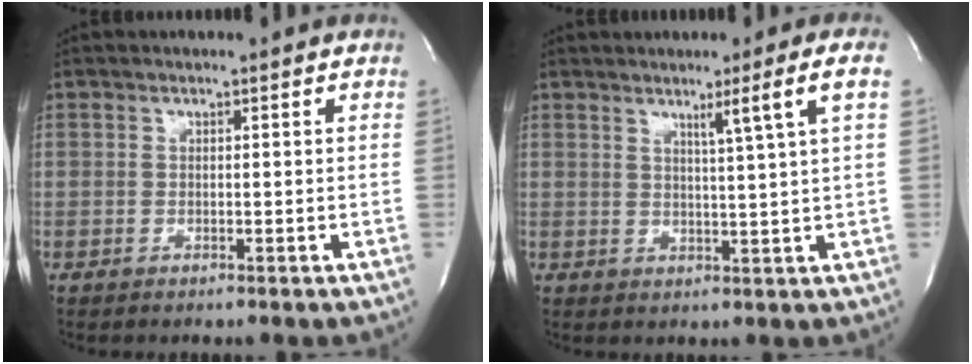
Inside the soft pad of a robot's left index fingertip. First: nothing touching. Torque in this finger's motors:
{"motor_torque": [0.12, 0.04, 0.10, 0.02]}